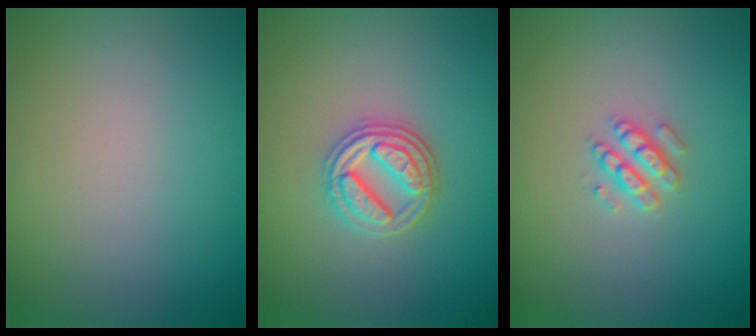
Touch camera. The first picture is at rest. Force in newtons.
{"total": 3.6, "press": 3.1, "slide": 1.8}
{"total": 2.1, "press": 2.0, "slide": 0.5}